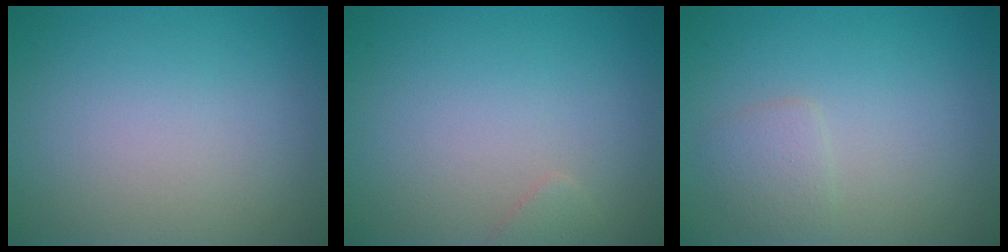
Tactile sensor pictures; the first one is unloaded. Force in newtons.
{"total": 0.8, "press": 0.8, "slide": 0.1}
{"total": 1.5, "press": 1.5, "slide": 0.1}